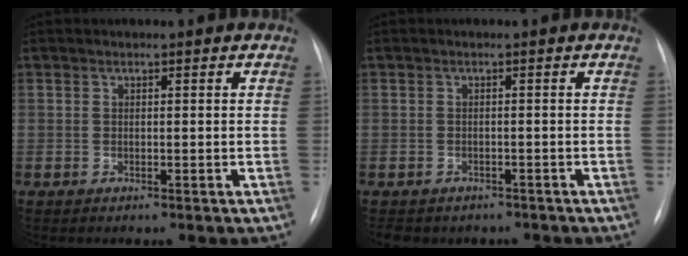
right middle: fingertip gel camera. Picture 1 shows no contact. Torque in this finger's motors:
{"motor_torque": [0.04, -0.10, 0.04, 0.02]}